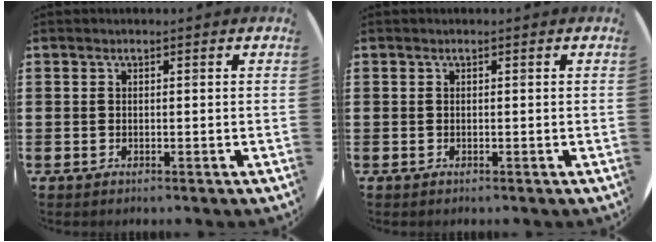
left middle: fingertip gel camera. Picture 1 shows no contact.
{"total": 0.0}